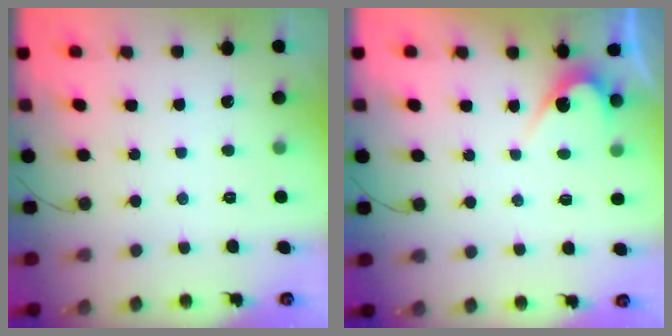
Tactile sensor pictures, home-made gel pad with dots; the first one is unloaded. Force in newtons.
{"total": 3.0, "press": 3.0, "slide": 0.3}